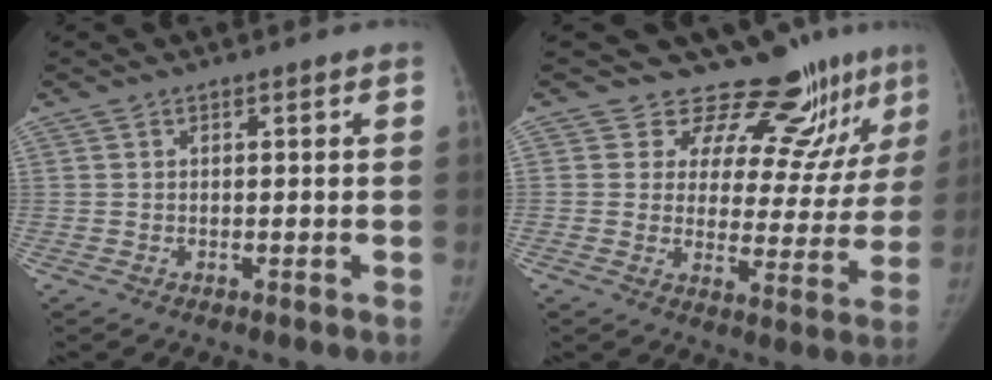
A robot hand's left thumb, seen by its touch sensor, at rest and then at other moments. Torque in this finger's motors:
{"motor_torque": [0.05, -0.05, -0.36, 0.16, -0.01]}